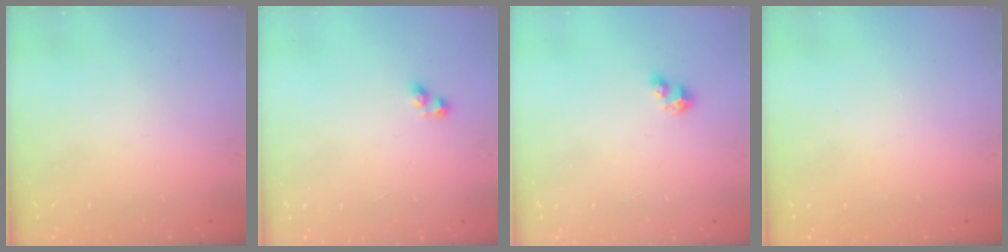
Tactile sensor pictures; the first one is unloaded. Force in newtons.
{"total": 2.5, "press": 2.2, "slide": 1.3}
{"total": 3.0, "press": 2.9, "slide": 0.3}
{"total": 0.0}